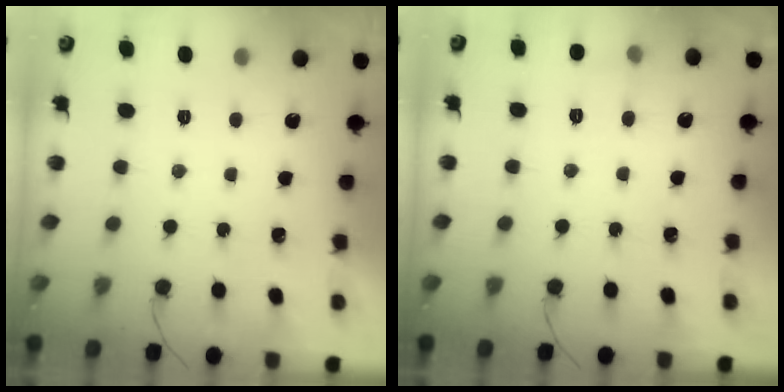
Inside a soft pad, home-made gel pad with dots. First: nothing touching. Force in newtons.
{"total": 3.5, "press": 3.4, "slide": 0.9}